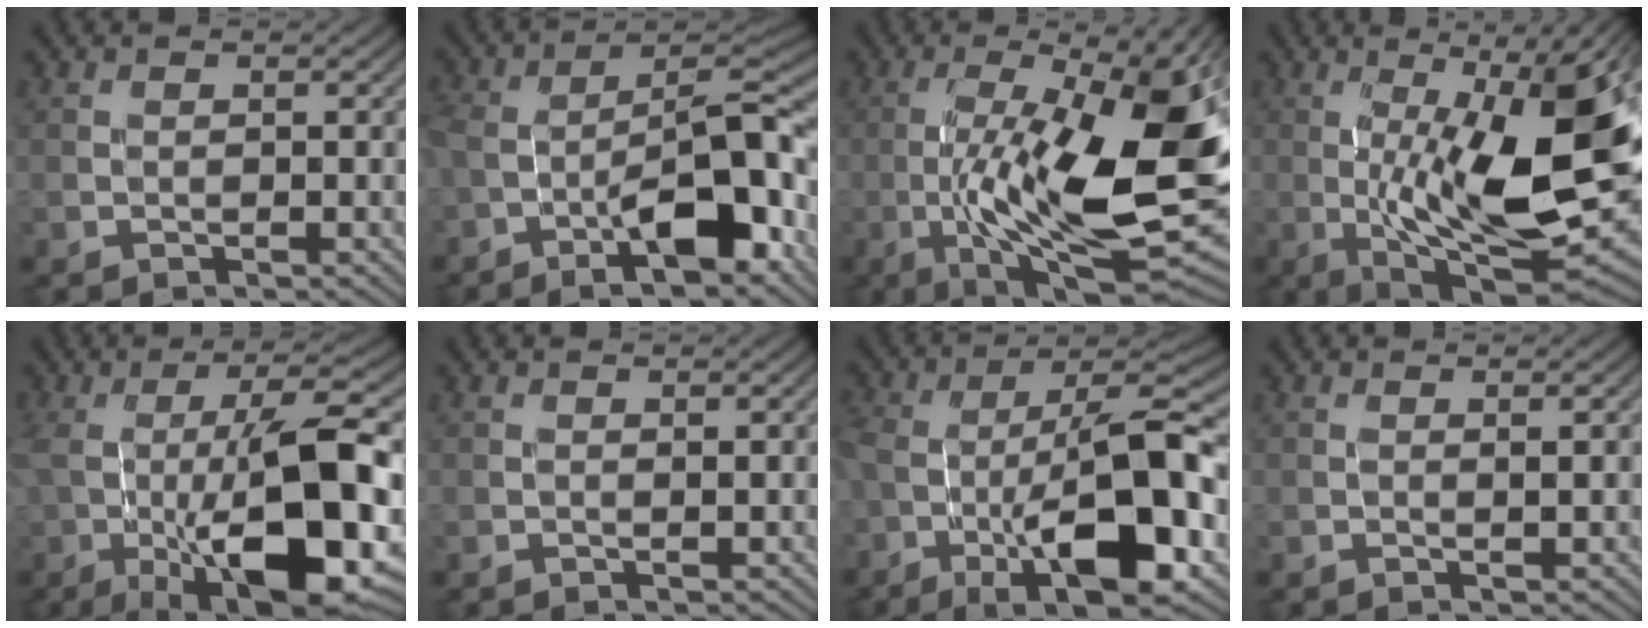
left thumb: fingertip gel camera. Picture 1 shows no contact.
{"total": 13.3, "force": [-6.6, 4.7, 10.5], "torque": [-0.158, 0.004, -0.115]}
{"total": 17.2, "force": [-2.4, 5.1, 16.2], "torque": [-0.276, 0.003, -0.039]}
{"total": 17.4, "force": [-0.7, 5.6, 16.4], "torque": [-0.257, -0.006, -0.004]}
{"total": 17.1, "force": [-4.0, 5.2, 15.8], "torque": [-0.262, 0.005, -0.062]}
{"total": 0.7, "force": [0.2, 0.1, 0.6], "torque": [-0.013, 0.001, 0.003]}
{"total": 16.1, "force": [-5.7, 5.4, 14.0], "torque": [-0.242, 0.008, -0.096]}
{"total": 1.3, "force": [0.2, 0.2, 1.3], "torque": [-0.023, 0.002, 0.002]}